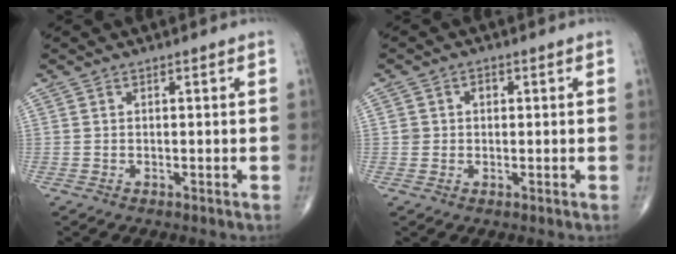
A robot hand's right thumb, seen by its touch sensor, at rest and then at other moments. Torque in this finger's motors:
{"motor_torque": [0.34, 0.69, 0.40, 0.00, -0.03]}